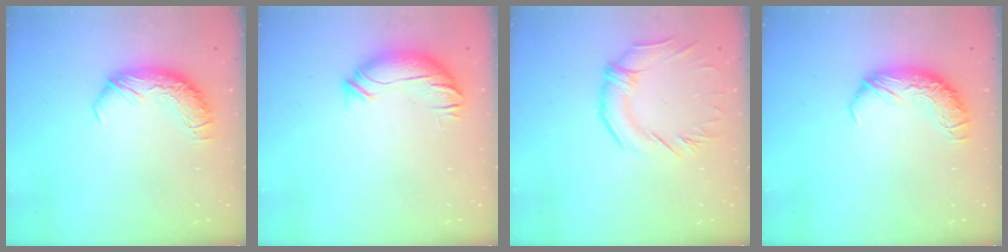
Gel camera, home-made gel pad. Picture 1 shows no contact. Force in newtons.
{"total": 4.2, "press": 3.8, "slide": 1.9}
{"total": 1.1, "press": 0.5, "slide": 1.0}
{"total": 0.0}